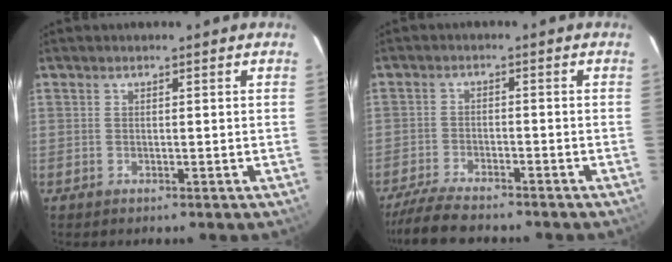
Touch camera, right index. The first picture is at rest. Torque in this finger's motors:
{"motor_torque": [0.21, -0.12, 0.07, 0.06]}